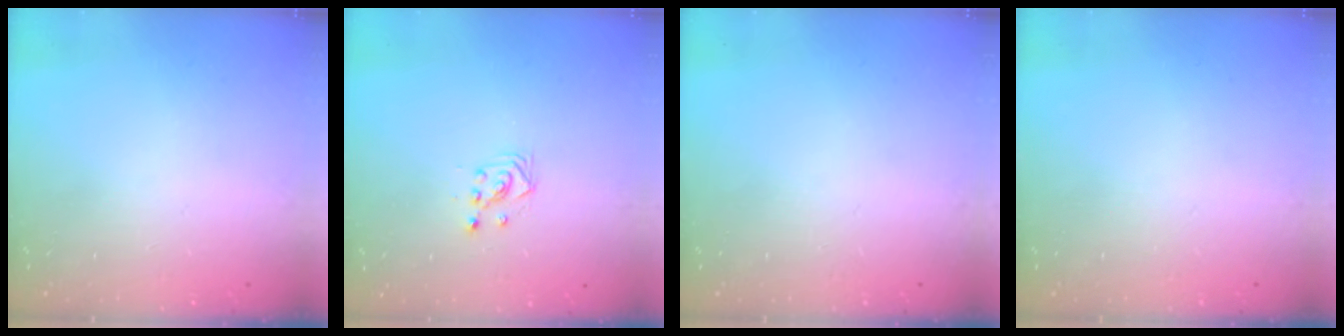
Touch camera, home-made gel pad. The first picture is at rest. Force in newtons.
{"total": 3.0, "press": 3.0, "slide": 0.4}
{"total": 0.0}
{"total": 0.0}